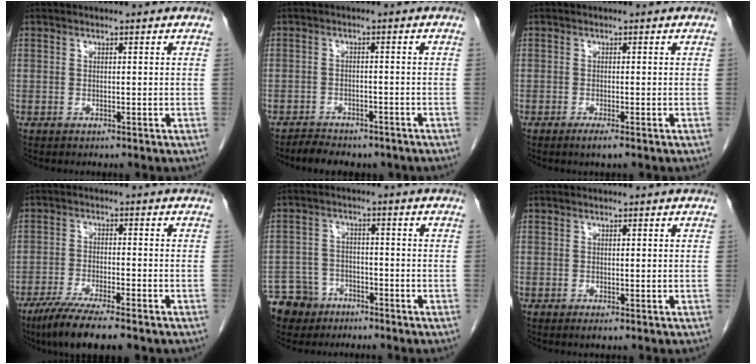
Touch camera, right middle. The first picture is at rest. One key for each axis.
{"total": 7.2, "fx": -6.0, "fy": 2.9, "fz": 2.7, "tx": -0.045, "ty": 0.003, "tz": -0.078}
{"total": 1.2, "fx": -0.8, "fy": -0.1, "fz": 0.9, "tx": -0.019, "ty": -0.004, "tz": -0.016}
{"total": 9.2, "fx": -6.9, "fy": 0.8, "fz": 6.1, "tx": -0.102, "ty": -0.023, "tz": -0.113}
{"total": 7.3, "fx": -5.4, "fy": 5.0, "fz": 0.6, "tx": -0.017, "ty": 0.001, "tz": -0.095}
{"total": 0.0}